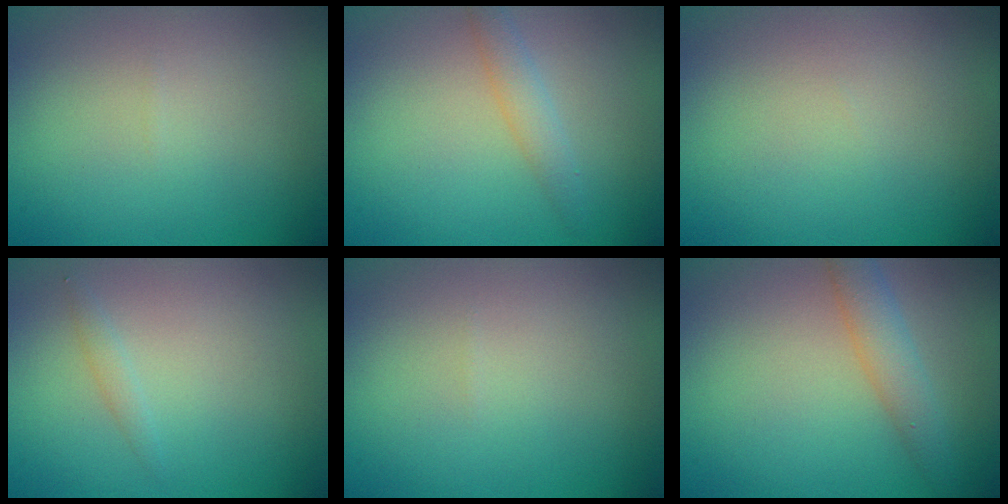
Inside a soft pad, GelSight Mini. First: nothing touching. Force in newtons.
{"total": 1.8, "press": 1.8, "slide": 0.0}
{"total": 0.0}
{"total": 0.8, "press": 0.8, "slide": 0.0}
{"total": 0.0}
{"total": 2.8, "press": 2.8, "slide": 0.1}